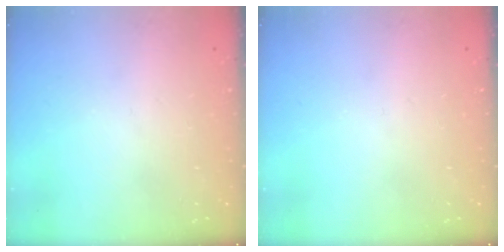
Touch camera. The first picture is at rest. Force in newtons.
{"total": 0.0}